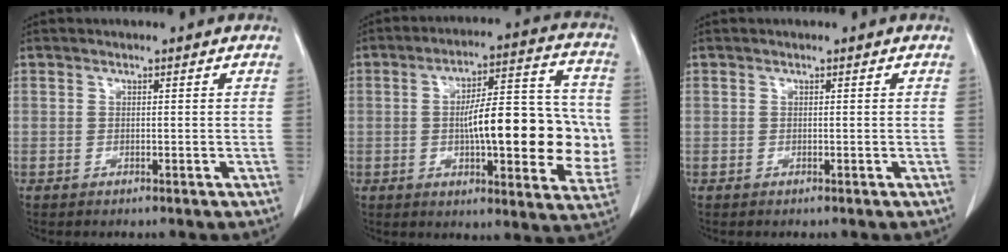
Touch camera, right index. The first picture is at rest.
{"total": 19.0, "force": [-1.4, 5.1, 18.3], "torque": [-0.244, 0.023, -0.016]}
{"total": 0.0}